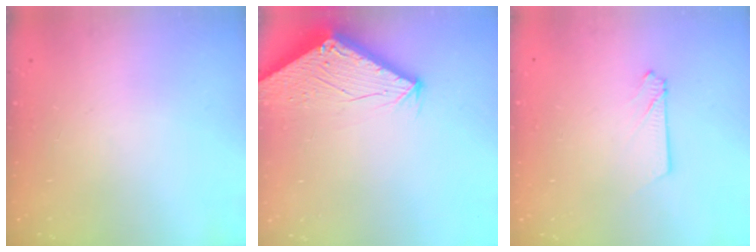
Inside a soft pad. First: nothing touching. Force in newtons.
{"total": 2.7, "press": 2.7, "slide": 0.1}
{"total": 2.6, "press": 2.6, "slide": 0.3}